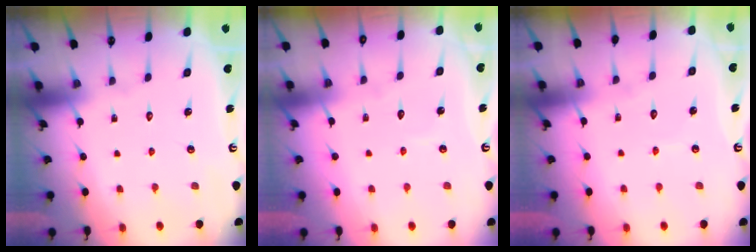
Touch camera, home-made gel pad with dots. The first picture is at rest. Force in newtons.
{"total": 2.8, "press": 2.8, "slide": 0.3}
{"total": 2.7, "press": 2.7, "slide": 0.2}